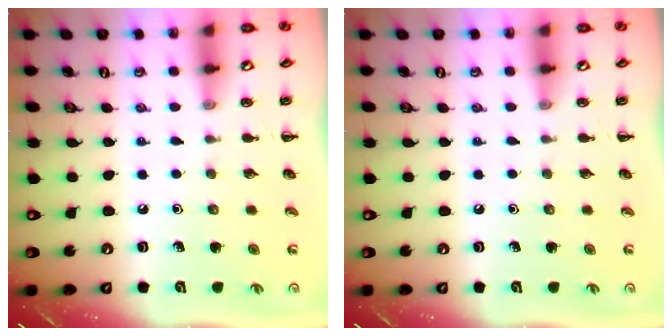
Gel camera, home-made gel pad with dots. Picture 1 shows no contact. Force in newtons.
{"total": 0.0}